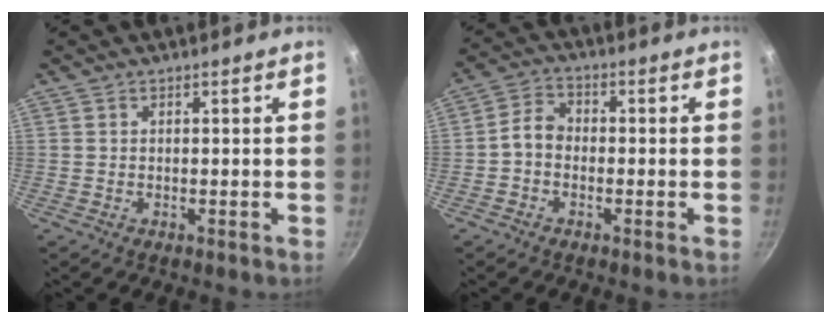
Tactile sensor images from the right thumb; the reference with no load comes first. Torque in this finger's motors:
{"motor_torque": [0.24, 1.27, 1.19, -0.51, 0.40]}